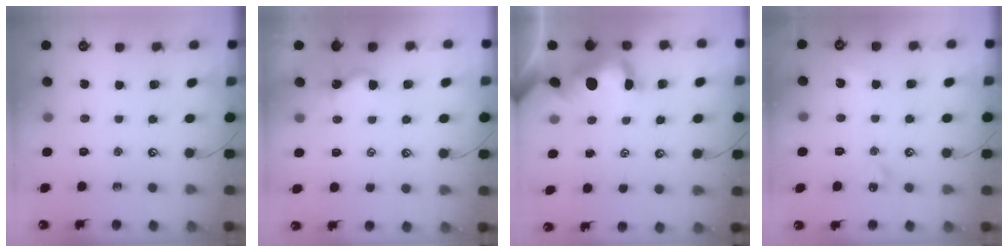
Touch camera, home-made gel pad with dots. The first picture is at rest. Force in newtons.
{"total": 1.5, "press": 1.5, "slide": 0.2}
{"total": 7.8, "press": 7.7, "slide": 1.4}
{"total": 3.7, "press": 3.6, "slide": 0.6}